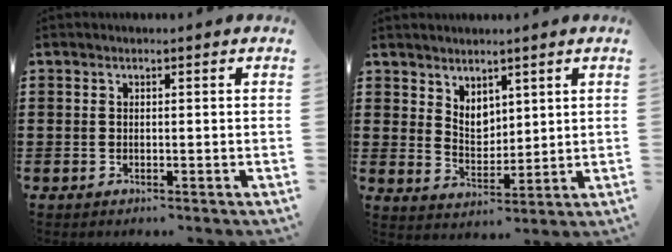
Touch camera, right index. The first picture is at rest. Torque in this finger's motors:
{"motor_torque": [-0.06, 0.23, 0.06, 0.05]}